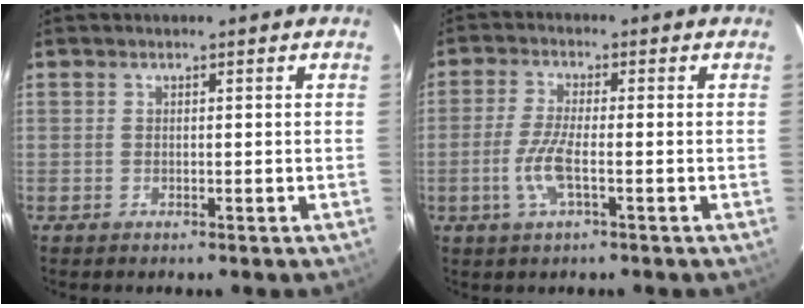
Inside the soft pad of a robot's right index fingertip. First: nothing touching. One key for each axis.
{"total": 5.8, "fx": -1.9, "fy": 0.9, "fz": 5.4, "tx": -0.118, "ty": -0.005, "tz": -0.039}